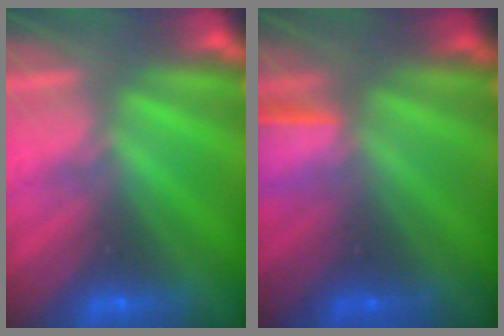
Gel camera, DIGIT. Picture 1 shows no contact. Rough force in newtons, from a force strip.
{"total": 1.6}